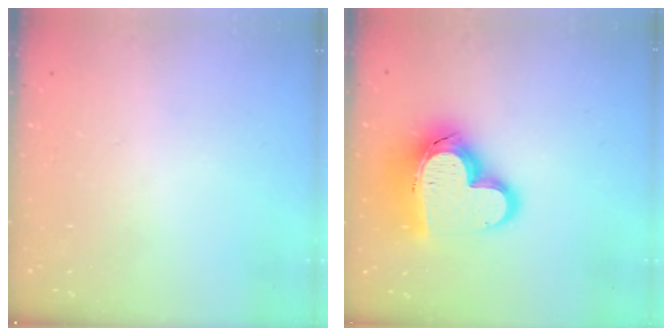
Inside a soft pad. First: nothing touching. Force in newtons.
{"total": 19.3, "press": 19.2, "slide": 1.8}